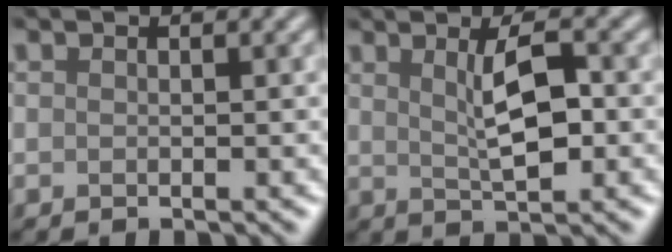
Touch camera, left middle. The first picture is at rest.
{"total": 3.9, "force": [0.8, 0.9, 3.7], "torque": [-0.065, 0.003, 0.014]}